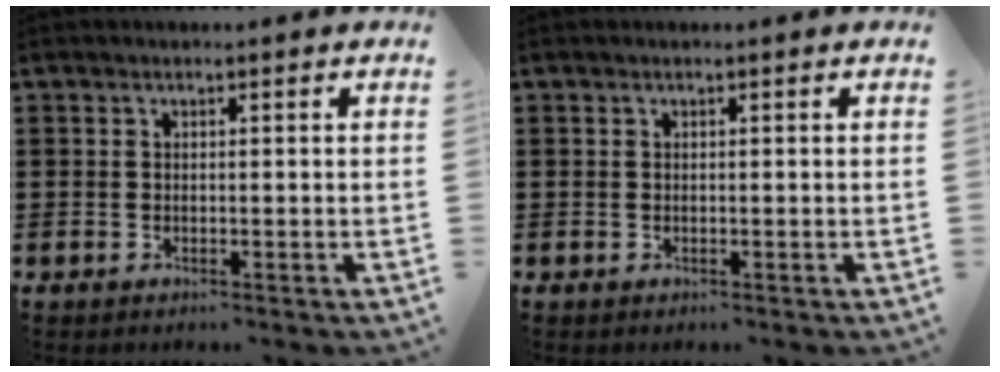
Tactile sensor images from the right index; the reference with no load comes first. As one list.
[{"total": 0.0}]